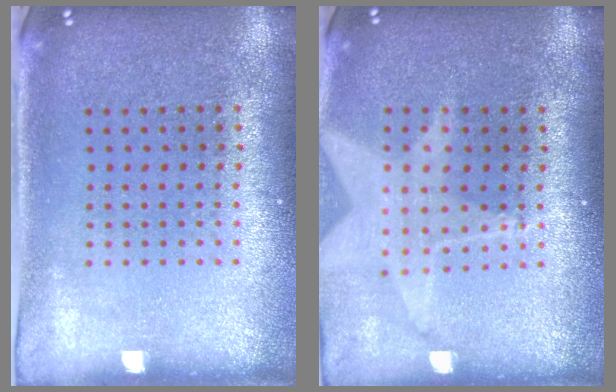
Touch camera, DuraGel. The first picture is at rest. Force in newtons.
{"total": 1.8, "press": 1.5, "slide": 1.1}